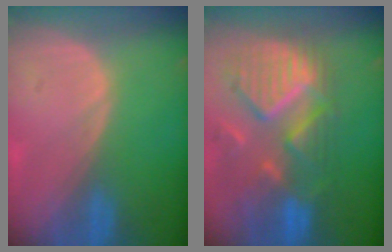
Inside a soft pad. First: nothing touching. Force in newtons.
{"total": 11.9, "press": 10.6, "slide": 5.4}